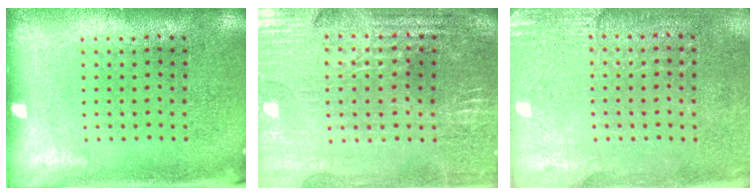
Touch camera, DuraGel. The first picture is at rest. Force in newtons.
{"total": 3.1, "press": 3.1, "slide": 0.3}
{"total": 2.7, "press": 2.5, "slide": 0.9}